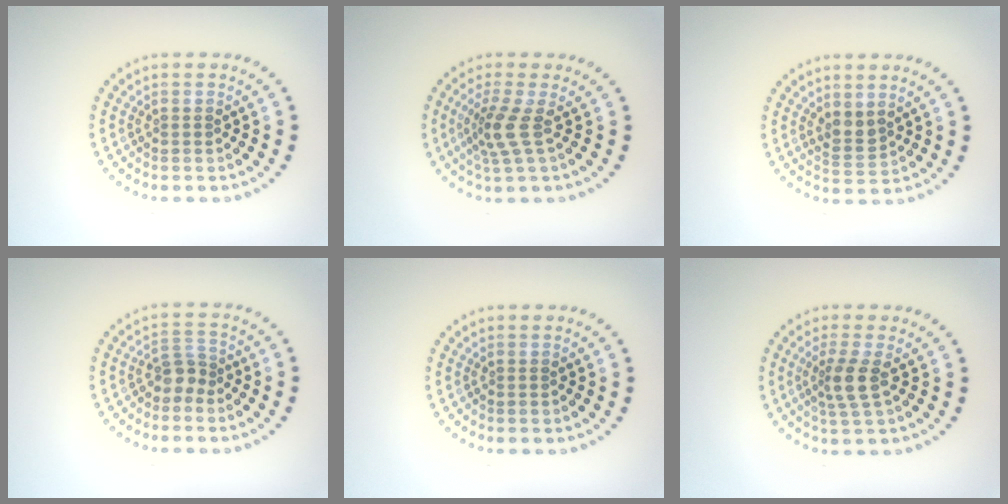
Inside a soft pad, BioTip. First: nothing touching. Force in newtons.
{"total": 2.7, "press": 1.9, "slide": 1.9}
{"total": 1.8, "press": 1.5, "slide": 1.0}
{"total": 2.0, "press": 1.5, "slide": 1.3}
{"total": 0.0}
{"total": 2.5, "press": 2.0, "slide": 1.5}